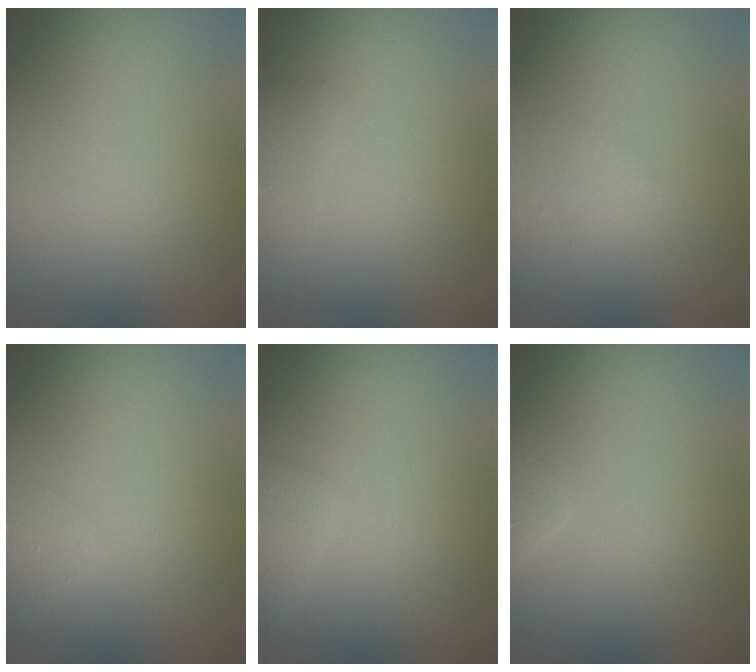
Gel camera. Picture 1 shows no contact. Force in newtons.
{"total": 1.0, "press": 1.0, "slide": 0.1}
{"total": 0.8, "press": 0.8, "slide": 0.1}
{"total": 1.3, "press": 1.3, "slide": 0.0}
{"total": 1.6, "press": 1.6, "slide": 0.1}
{"total": 1.4, "press": 1.4, "slide": 0.1}